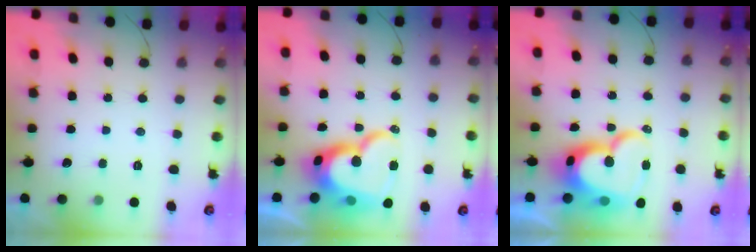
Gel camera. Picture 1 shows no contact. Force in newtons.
{"total": 21.6, "press": 21.5, "slide": 1.9}
{"total": 22.4, "press": 22.3, "slide": 2.2}